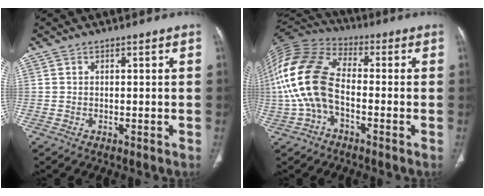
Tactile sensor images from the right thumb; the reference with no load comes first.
{"total": 16.5, "force": [-2.2, 9.7, 13.1], "torque": [-0.283, 0.034, -0.049]}